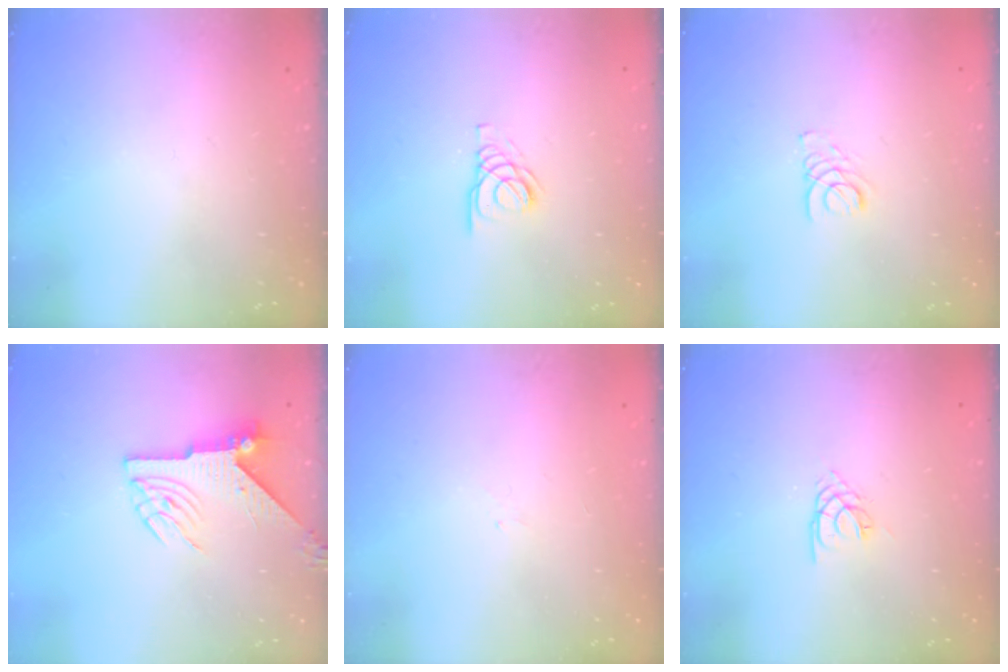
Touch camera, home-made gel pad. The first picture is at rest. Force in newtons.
{"total": 2.8, "press": 2.8, "slide": 0.3}
{"total": 1.9, "press": 1.9, "slide": 0.2}
{"total": 6.8, "press": 6.8, "slide": 0.5}
{"total": 1.3, "press": 1.2, "slide": 0.5}
{"total": 1.7, "press": 1.7, "slide": 0.4}